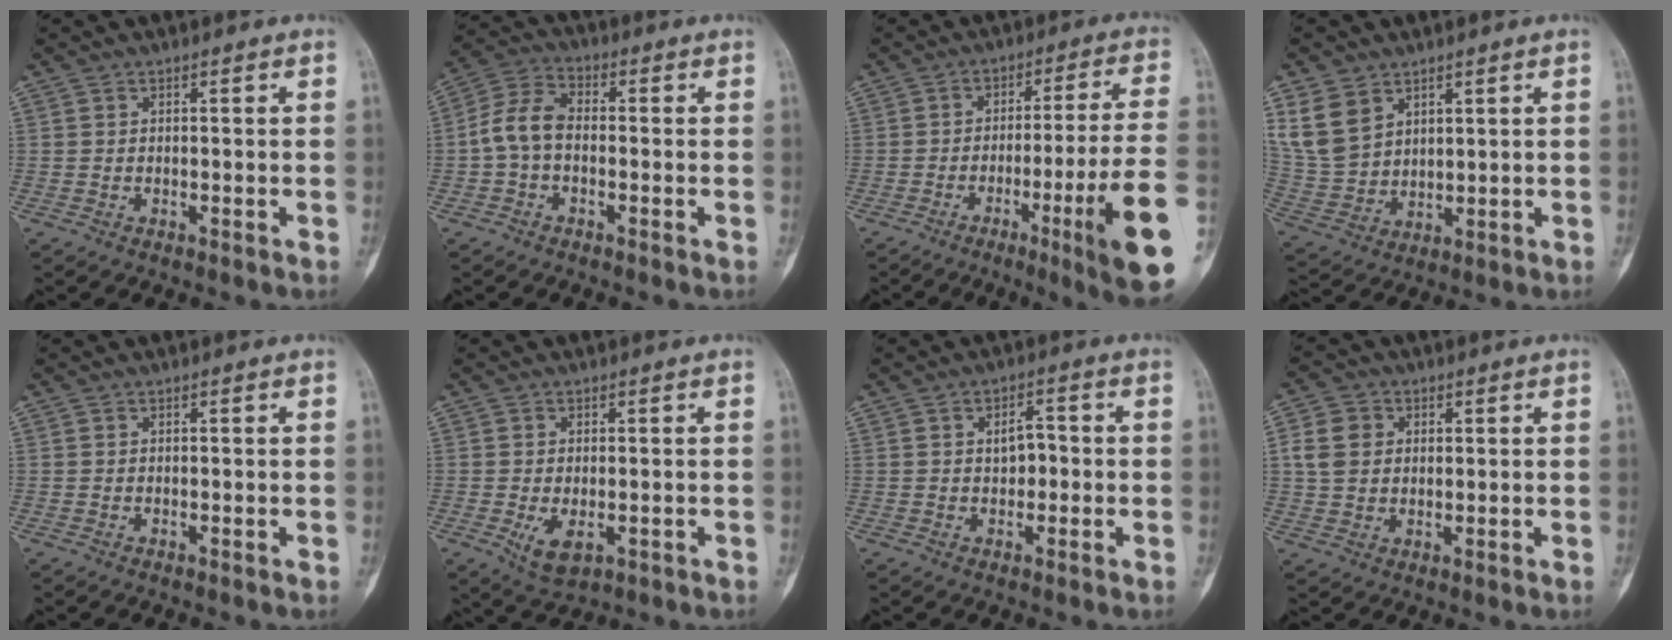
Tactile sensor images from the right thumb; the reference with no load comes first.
{"total": 7.3, "force": [-1.1, 4.7, 5.5], "torque": [-0.106, 0.024, -0.033]}
{"total": 17.5, "force": [-6.2, 0.1, 16.4], "torque": [-0.213, 0.008, -0.091]}
{"total": 9.9, "force": [5.2, 7.0, 4.7], "torque": [-0.079, -0.015, 0.122]}
{"total": 0.0}
{"total": 5.0, "force": [-1.4, 2.8, 3.9], "torque": [-0.064, -0.008, -0.014]}
{"total": 3.8, "force": [0.1, 2.5, 2.9], "torque": [-0.032, 0.012, -0.004]}
{"total": 6.4, "force": [1.3, 5.4, 3.2], "torque": [-0.046, 0.004, 0.023]}